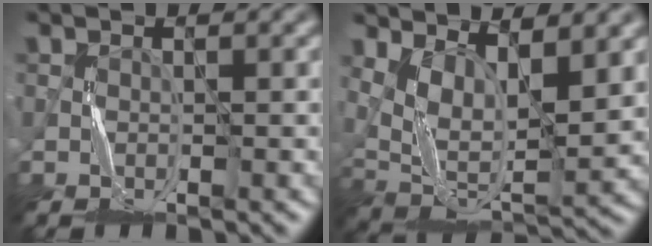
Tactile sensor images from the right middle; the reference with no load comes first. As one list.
[{"total": 8.7, "force": [3.5, 3.7, 7.0], "torque": [-0.137, -0.001, 0.069]}]